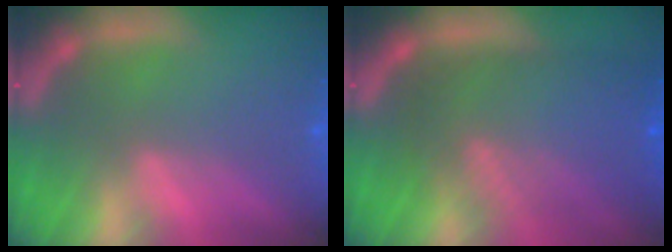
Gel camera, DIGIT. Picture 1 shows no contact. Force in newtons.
{"total": 9.6}